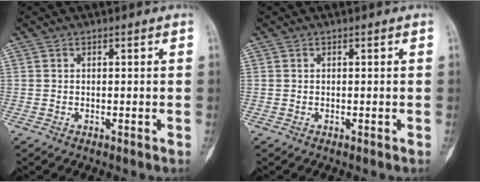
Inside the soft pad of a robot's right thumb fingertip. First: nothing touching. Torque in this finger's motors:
{"motor_torque": [0.10, 0.07, 0.00, 0.00, 0.00]}